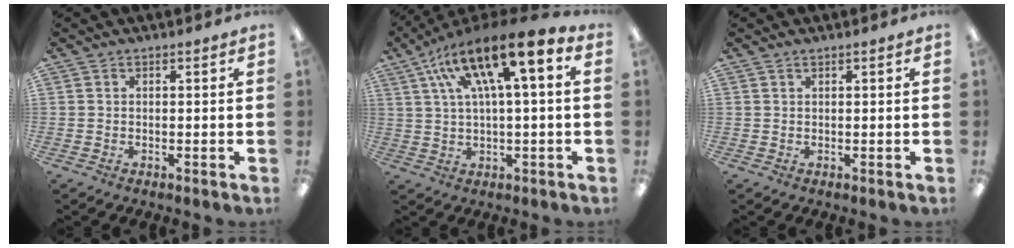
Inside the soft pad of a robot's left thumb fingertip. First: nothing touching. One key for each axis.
{"total": 16.6, "fx": 7.3, "fy": 4.4, "fz": 14.2, "tx": -0.259, "ty": -0.030, "tz": 0.116}
{"total": 0.6, "fx": 0.4, "fy": 0.2, "fz": 0.3, "tx": -0.007, "ty": 0.001, "tz": 0.008}